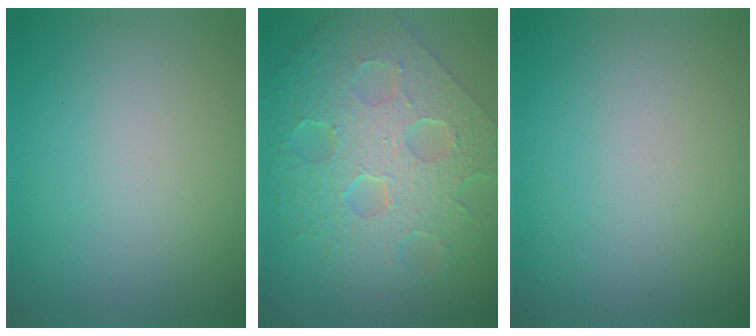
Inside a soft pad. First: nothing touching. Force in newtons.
{"total": 8.8, "press": 6.4, "slide": 6.1}
{"total": 0.0}